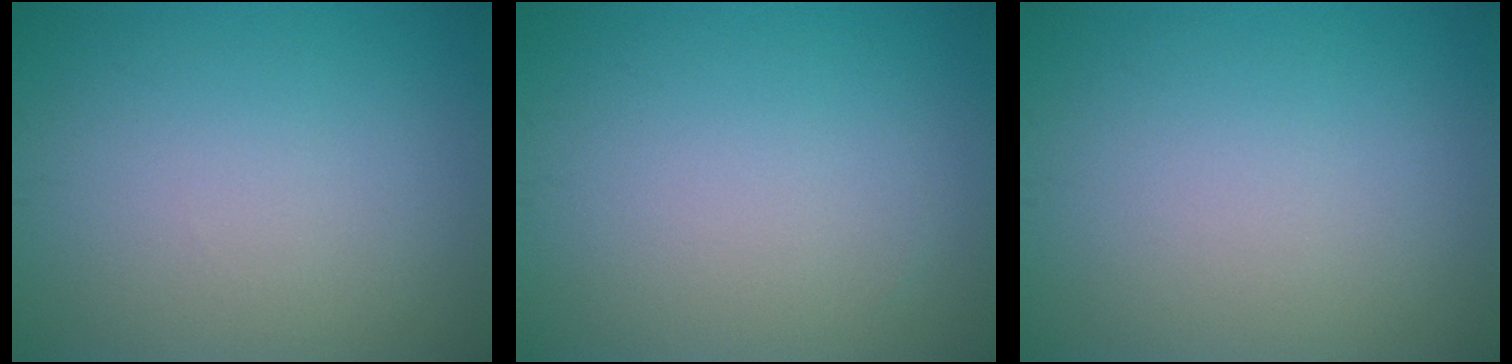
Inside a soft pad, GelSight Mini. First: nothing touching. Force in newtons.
{"total": 0.0}
{"total": 0.0}